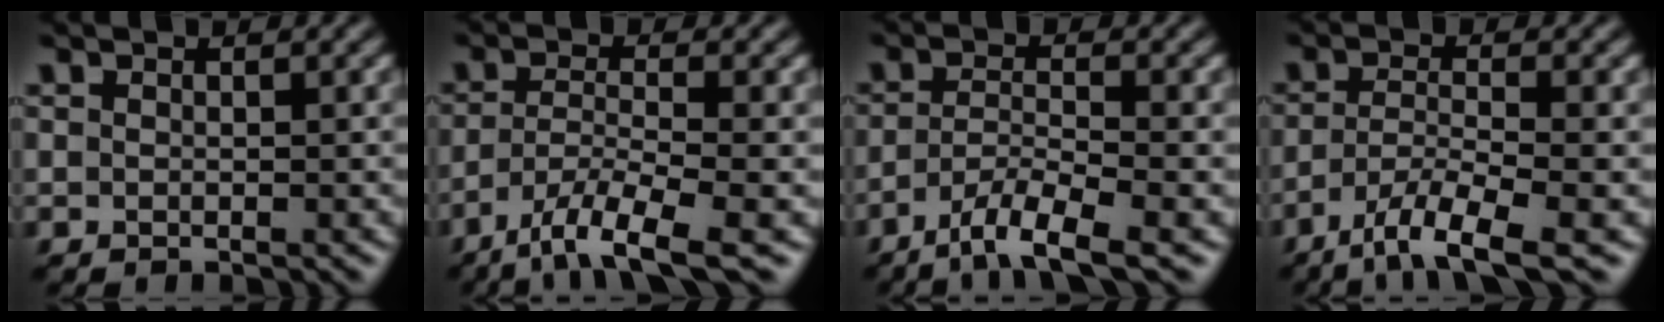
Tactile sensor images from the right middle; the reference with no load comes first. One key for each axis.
{"total": 6.4, "fx": -4.2, "fy": 1.1, "fz": 4.7, "tx": -0.082, "ty": -0.006, "tz": -0.081}
{"total": 5.2, "fx": -3.4, "fy": 0.9, "fz": 3.8, "tx": -0.065, "ty": -0.004, "tz": -0.069}
{"total": 5.8, "fx": -3.7, "fy": 1.0, "fz": 4.4, "tx": -0.075, "ty": -0.006, "tz": -0.074}